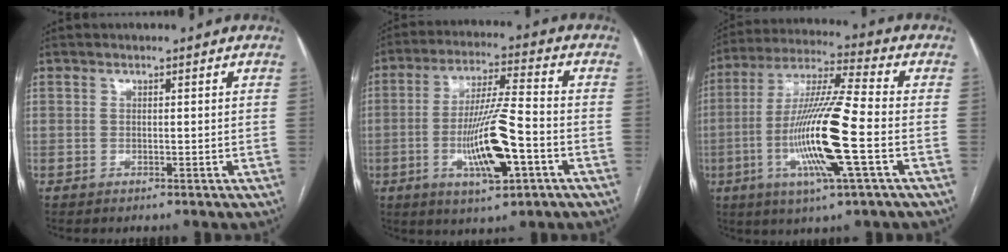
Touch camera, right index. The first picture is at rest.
{"total": 12.7, "force": [-3.9, 1.7, 12.0], "torque": [-0.227, -0.007, -0.067]}
{"total": 16.3, "force": [-4.0, 0.3, 15.8], "torque": [-0.318, -0.010, -0.080]}